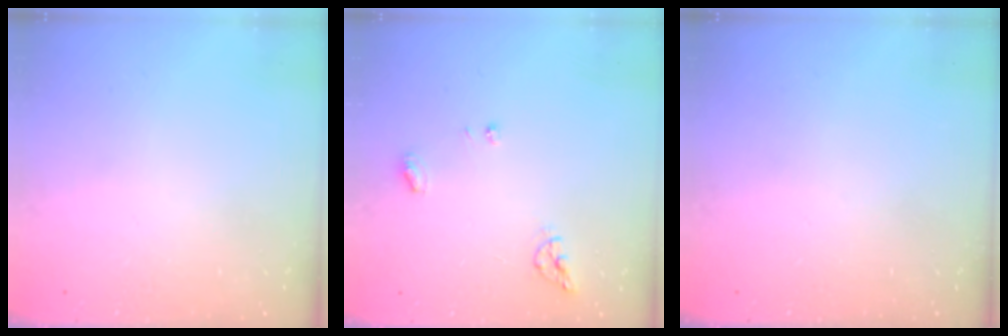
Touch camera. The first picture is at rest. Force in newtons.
{"total": 6.7, "press": 6.7, "slide": 0.3}
{"total": 0.0}